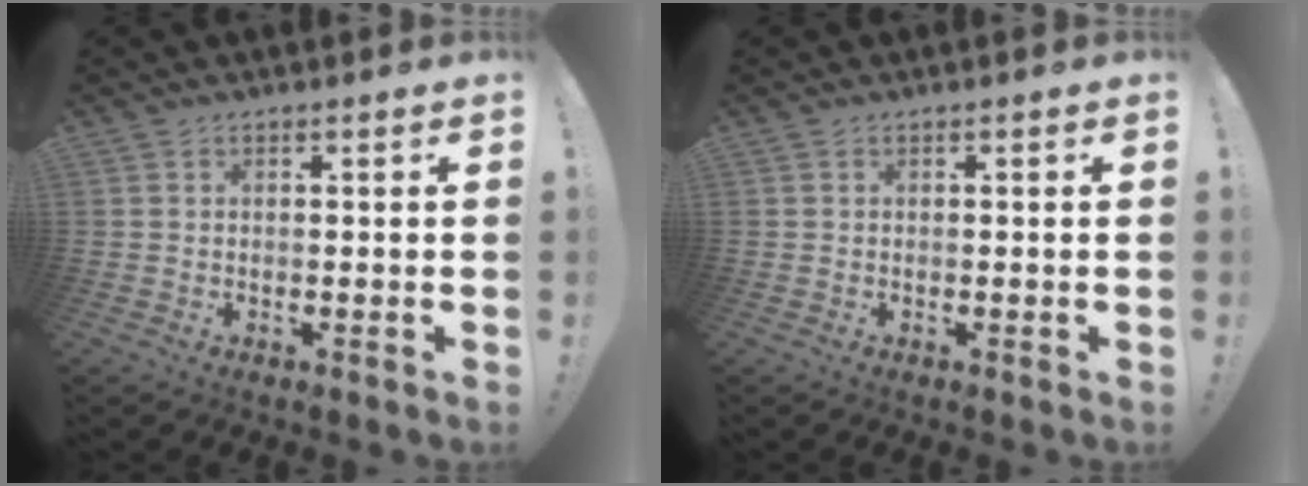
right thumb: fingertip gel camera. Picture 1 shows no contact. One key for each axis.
{"total": 0.0}